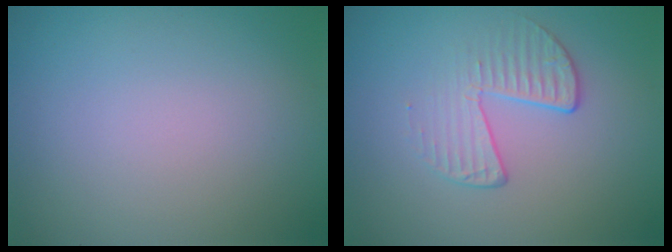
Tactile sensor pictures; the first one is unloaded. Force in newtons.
{"total": 2.2, "press": 1.3, "slide": 1.8}